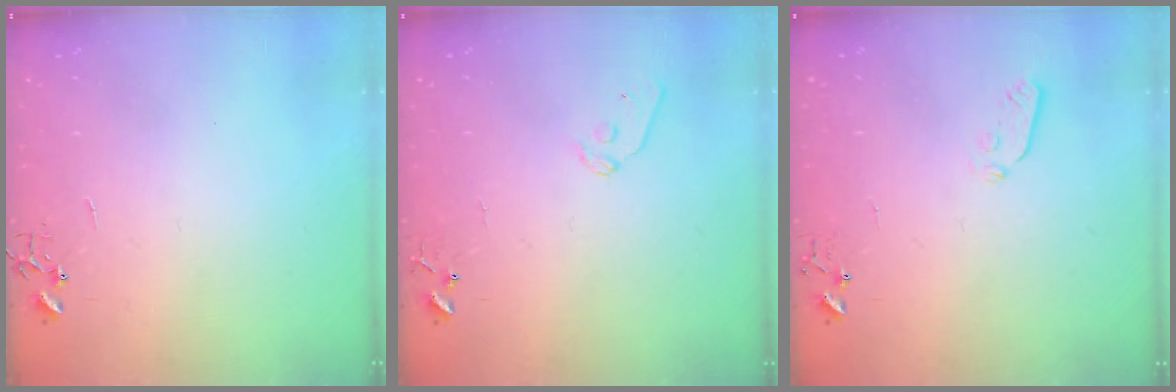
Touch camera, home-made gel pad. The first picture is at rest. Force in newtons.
{"total": 7.2, "press": 7.2, "slide": 0.5}
{"total": 3.5, "press": 3.3, "slide": 1.0}